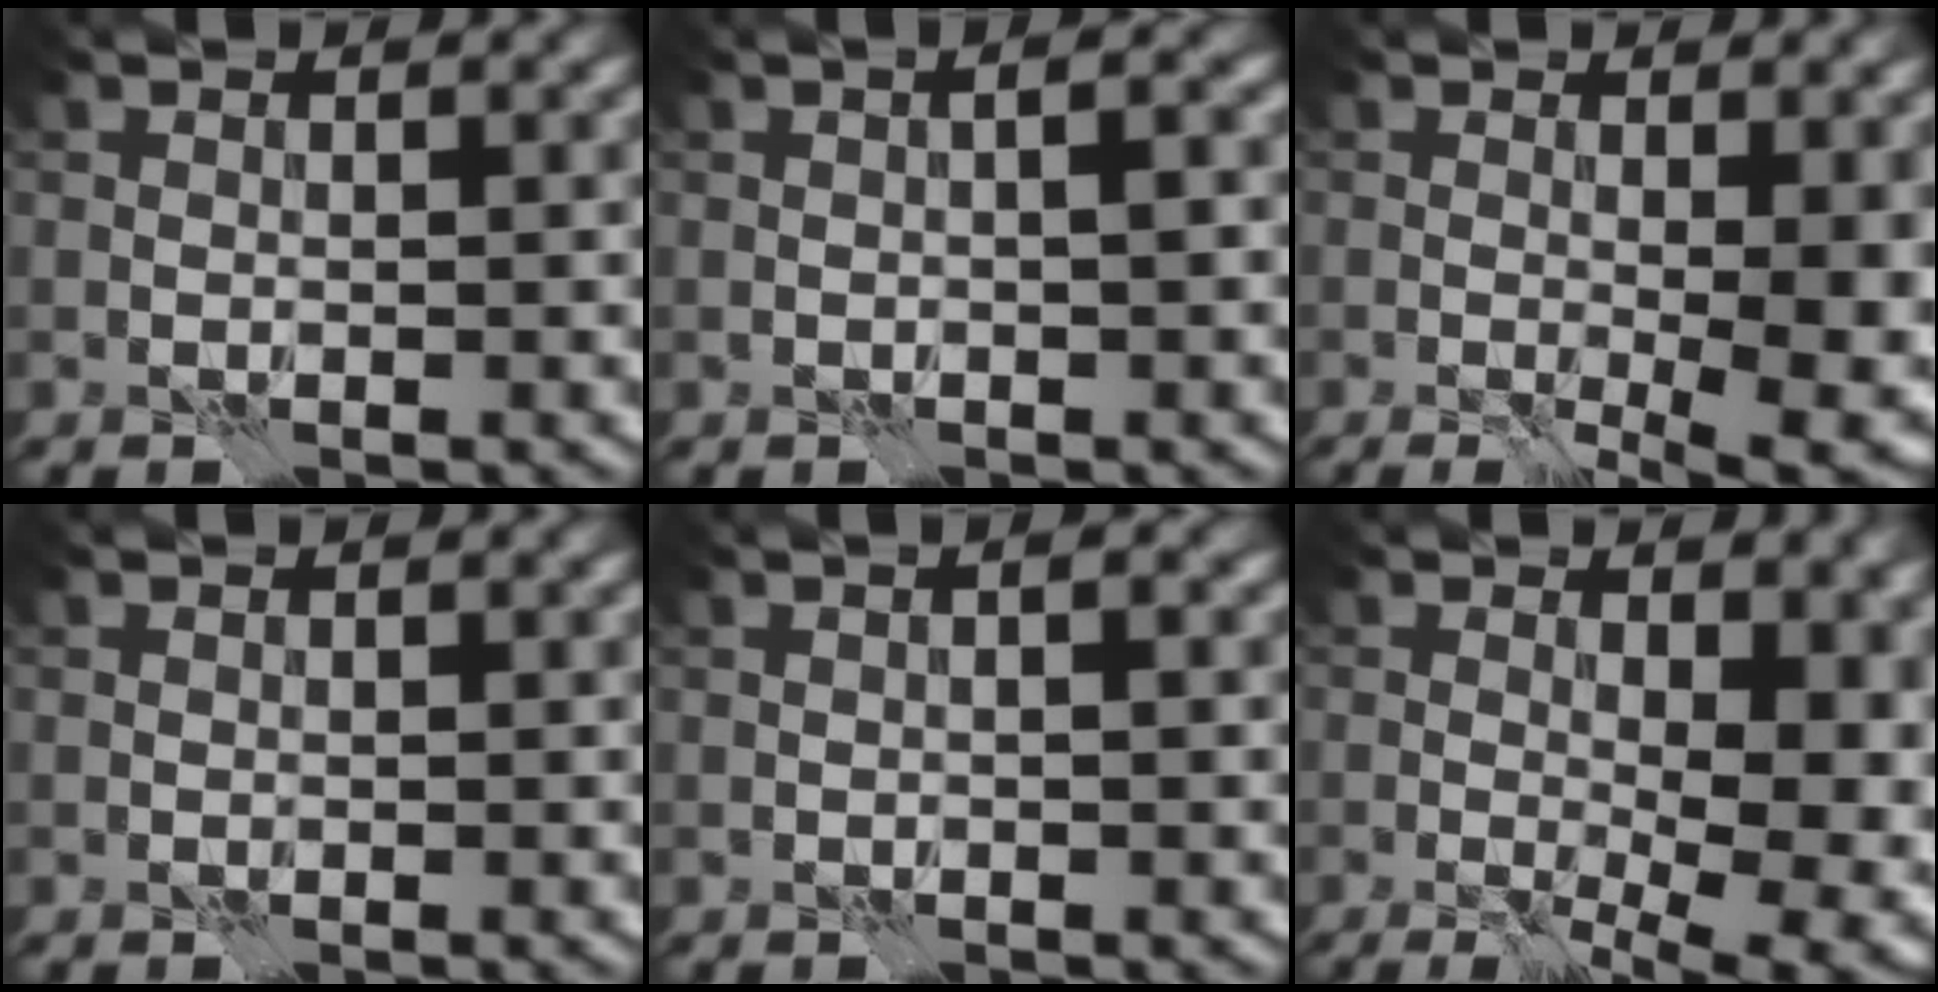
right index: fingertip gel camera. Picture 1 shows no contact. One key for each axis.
{"total": 3.5, "fx": 0.4, "fy": 1.3, "fz": 3.2, "tx": -0.010, "ty": 0.019, "tz": -0.012}
{"total": 8.1, "fx": 0.0, "fy": 2.7, "fz": 7.7, "tx": -0.074, "ty": -0.016, "tz": 0.006}
{"total": 0.0}
{"total": 2.3, "fx": 0.4, "fy": 0.7, "fz": 2.1, "tx": -0.008, "ty": 0.004, "tz": -0.005}
{"total": 12.3, "fx": 0.0, "fy": 5.7, "fz": 10.9, "tx": -0.082, "ty": 0.001, "tz": 0.013}